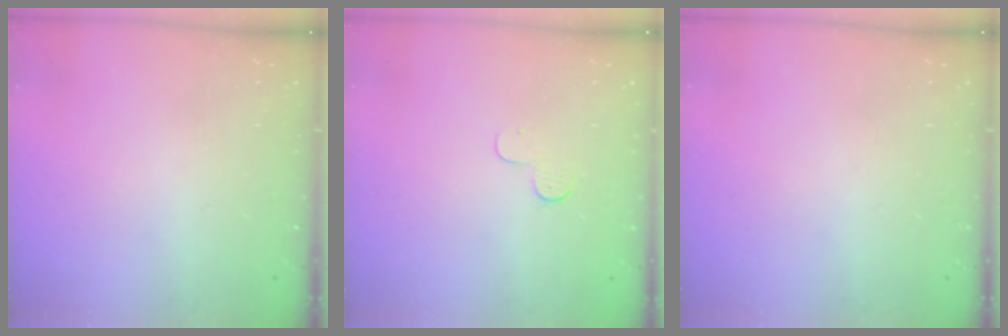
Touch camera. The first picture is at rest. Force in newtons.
{"total": 4.5, "press": 4.5, "slide": 0.3}
{"total": 0.0}